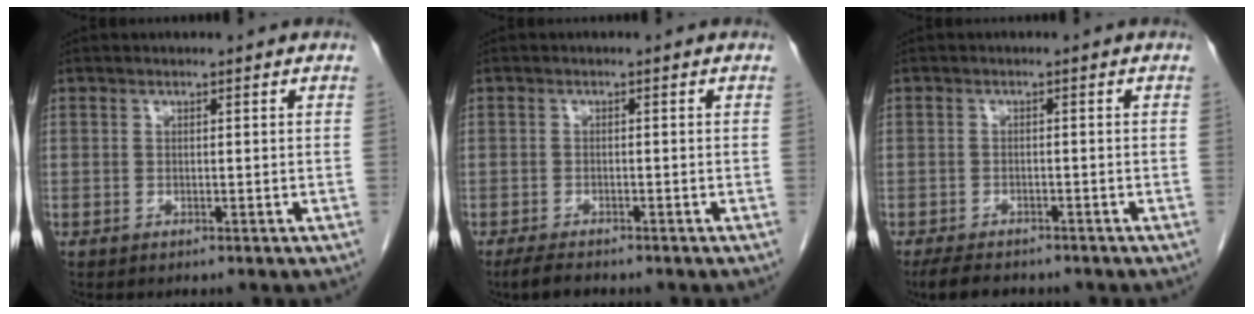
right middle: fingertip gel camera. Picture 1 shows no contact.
{"total": 2.8, "force": [-2.3, 0.7, 1.4], "torque": [-0.032, -0.007, -0.037]}
{"total": 5.3, "force": [-4.4, 2.0, 2.3], "torque": [-0.038, -0.008, -0.064]}